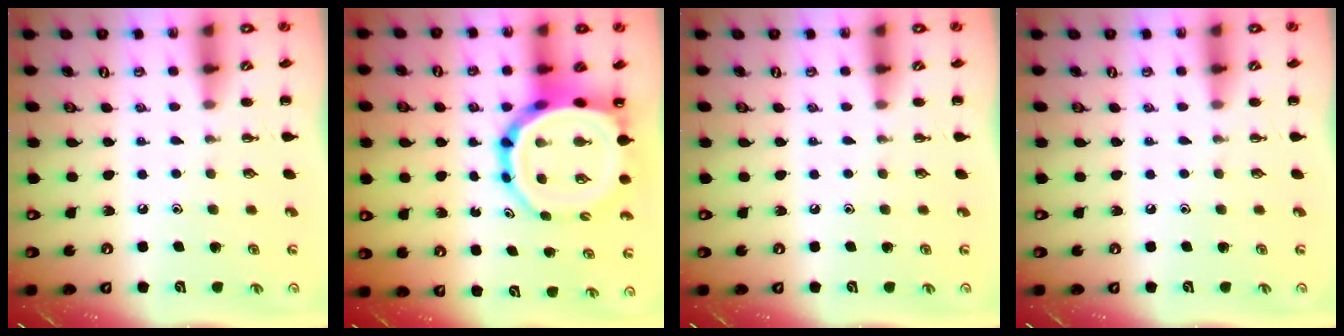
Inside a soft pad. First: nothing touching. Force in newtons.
{"total": 14.7, "press": 14.1, "slide": 4.0}
{"total": 0.0}
{"total": 0.0}